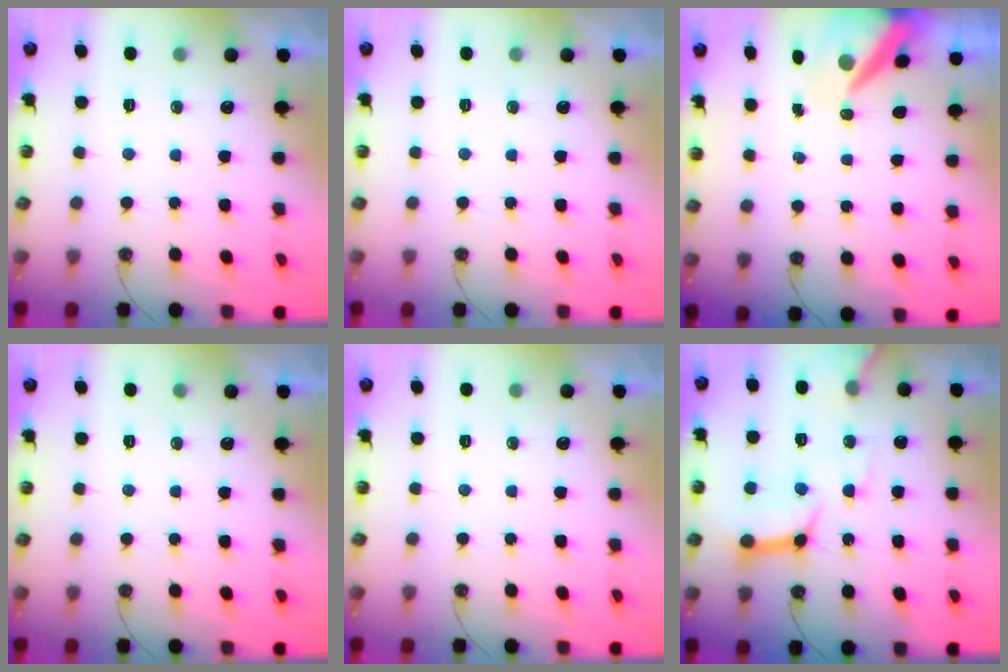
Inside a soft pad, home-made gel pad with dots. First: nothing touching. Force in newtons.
{"total": 0.0}
{"total": 8.7, "press": 8.6, "slide": 1.1}
{"total": 0.0}
{"total": 0.0}
{"total": 14.2, "press": 14.1, "slide": 1.7}